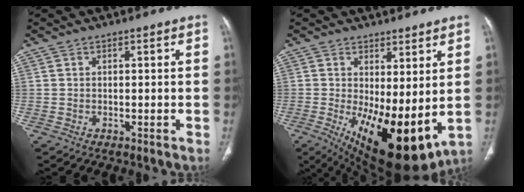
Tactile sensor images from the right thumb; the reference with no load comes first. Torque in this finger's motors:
{"motor_torque": [2.17, 2.84, 0.95, -0.86, 0.52]}